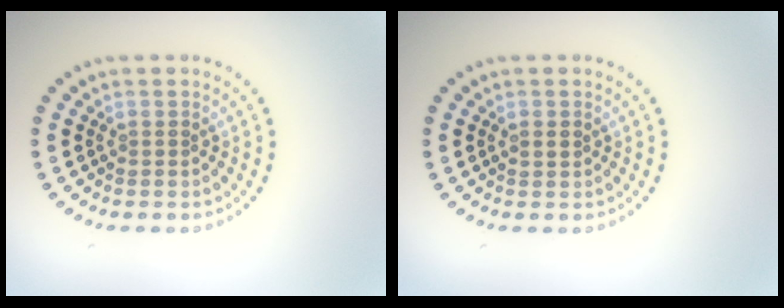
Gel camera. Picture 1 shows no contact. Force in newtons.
{"total": 1.1, "press": 1.1, "slide": 0.1}